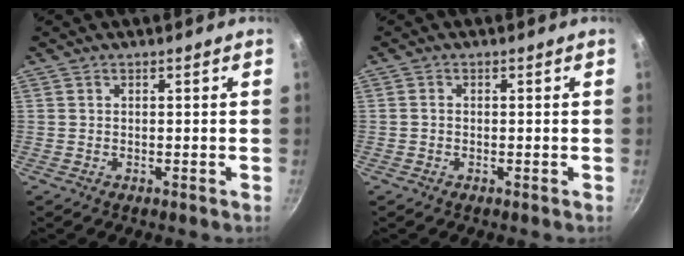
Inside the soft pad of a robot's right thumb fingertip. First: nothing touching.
{"total": 0.8, "force": [-0.2, 0.7, 0.4], "torque": [-0.007, 0.003, -0.006]}